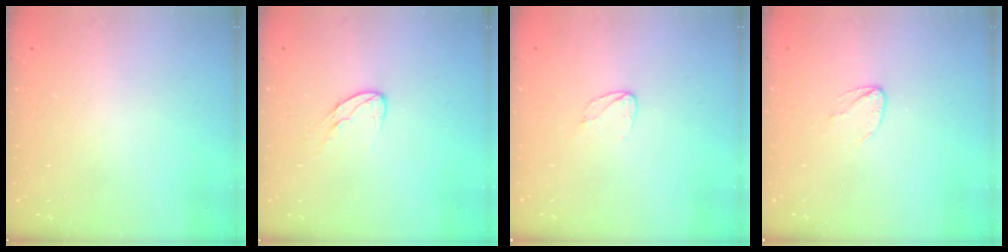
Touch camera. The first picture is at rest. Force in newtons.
{"total": 6.6, "press": 6.6, "slide": 0.7}
{"total": 3.8, "press": 3.8, "slide": 0.3}
{"total": 3.6, "press": 3.6, "slide": 0.4}